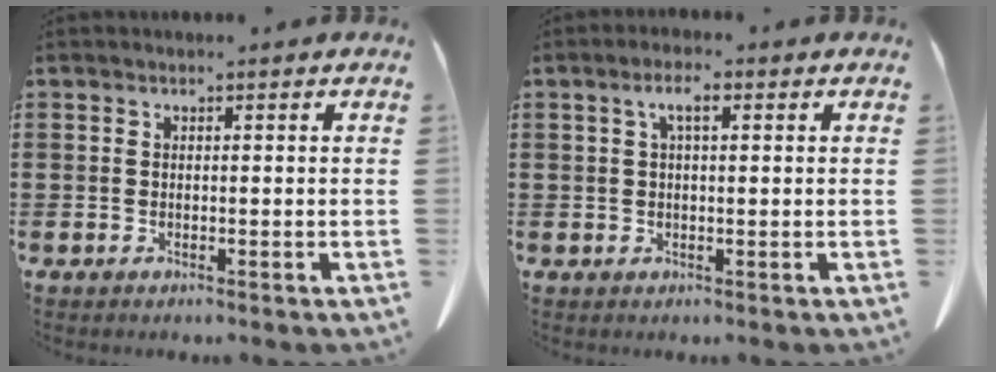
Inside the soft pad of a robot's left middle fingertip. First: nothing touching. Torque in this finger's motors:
{"motor_torque": [0.50, -0.50, 0.37, 0.09]}